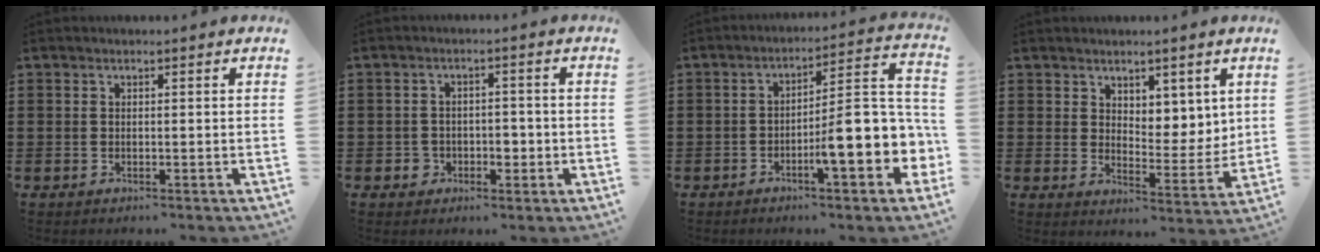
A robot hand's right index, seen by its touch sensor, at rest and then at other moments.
{"total": 2.9, "force": [-1.0, 2.4, 1.2], "torque": [-0.030, 0.007, -0.024]}
{"total": 10.6, "force": [-3.4, 2.0, 9.9], "torque": [-0.146, -0.027, -0.066]}
{"total": 5.1, "force": [4.2, 2.9, 0.3], "torque": [-0.016, -0.013, 0.079]}